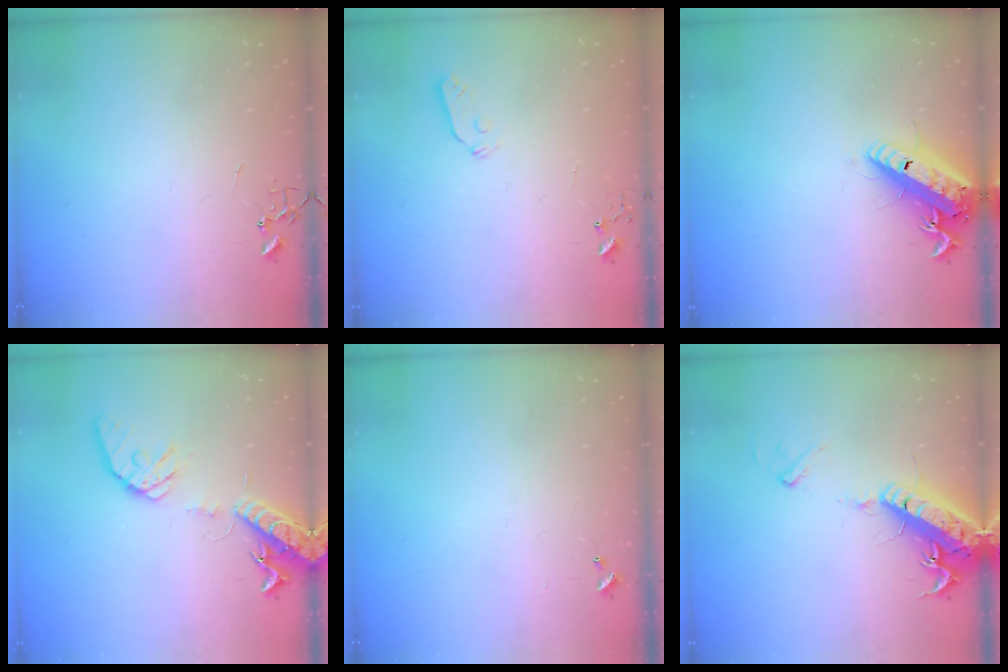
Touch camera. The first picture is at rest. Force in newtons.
{"total": 3.6, "press": 3.6, "slide": 0.5}
{"total": 17.3, "press": 17.0, "slide": 3.4}
{"total": 16.1, "press": 15.8, "slide": 3.0}
{"total": 0.0}
{"total": 18.9, "press": 18.5, "slide": 3.9}